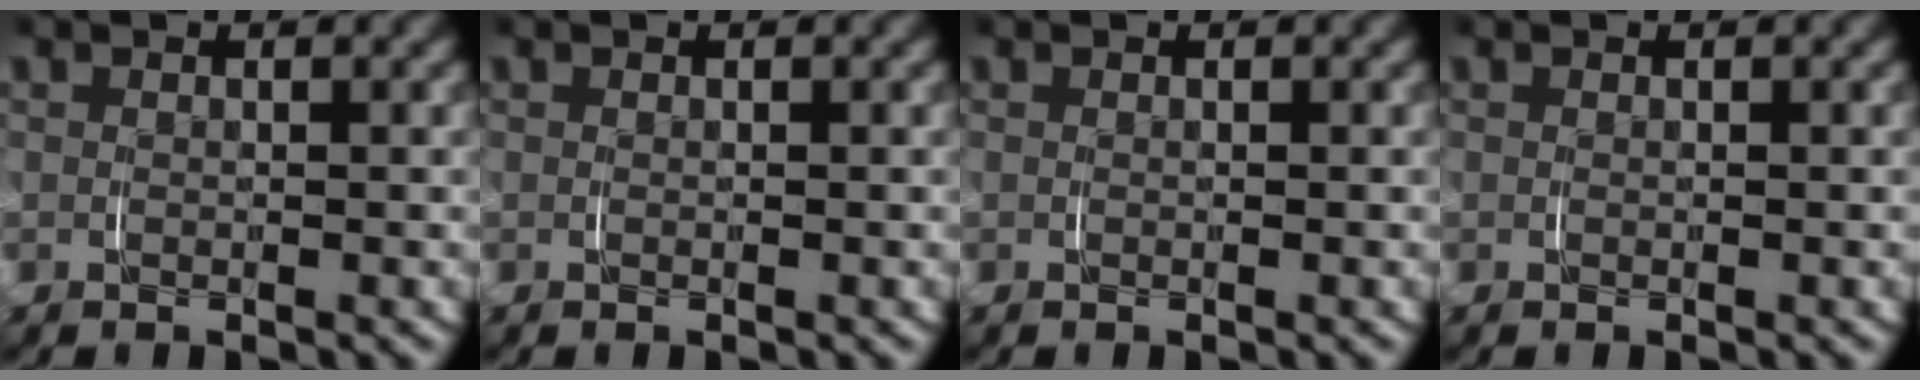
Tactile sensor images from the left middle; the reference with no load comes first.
{"total": 0.0}
{"total": 0.0}
{"total": 0.0}